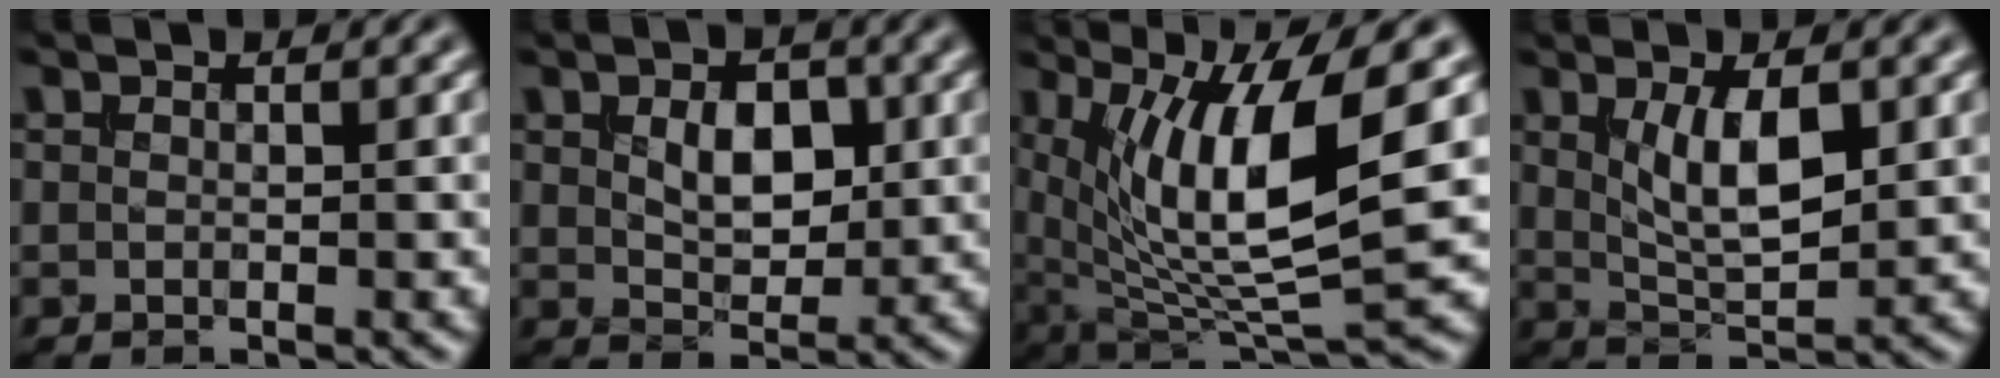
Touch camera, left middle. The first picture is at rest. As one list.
[{"total": 3.9, "force": [0.8, 2.4, 3.0], "torque": [-0.052, -0.001, 0.014]}, {"total": 10.9, "force": [2.9, 2.9, 10.1], "torque": [-0.172, -0.006, 0.057]}, {"total": 4.8, "force": [1.3, 1.8, 4.3], "torque": [-0.086, -0.005, 0.027]}]